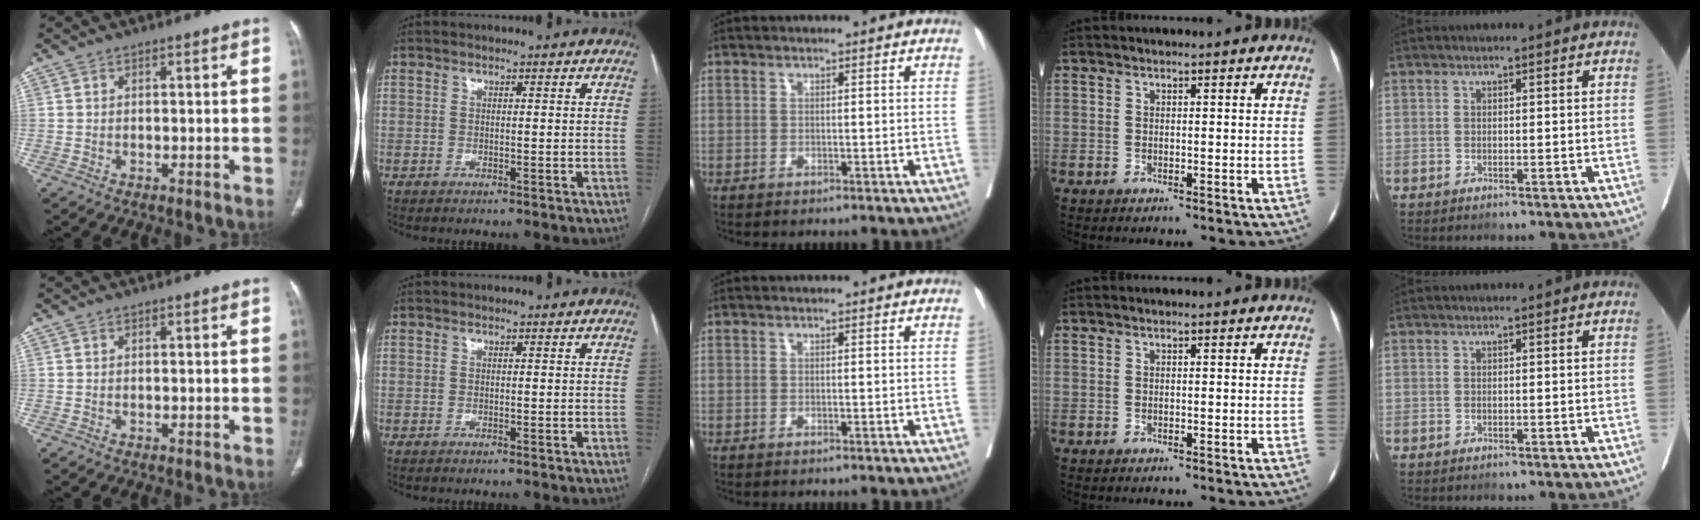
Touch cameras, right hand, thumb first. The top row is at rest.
{}